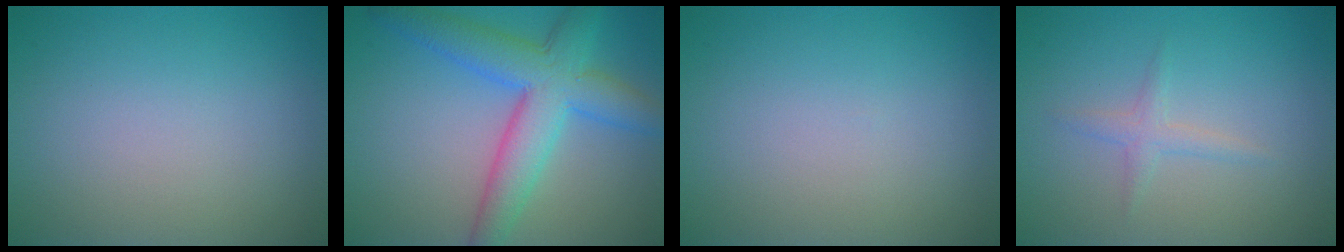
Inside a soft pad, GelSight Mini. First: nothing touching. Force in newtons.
{"total": 7.0, "press": 7.0, "slide": 0.2}
{"total": 0.0}
{"total": 1.3, "press": 1.3, "slide": 0.0}